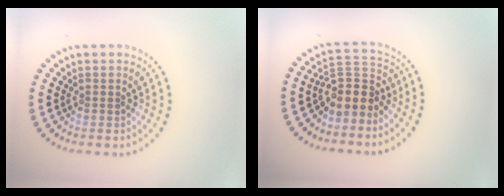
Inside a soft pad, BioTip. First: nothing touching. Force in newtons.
{"total": 3.5, "press": 2.7, "slide": 2.2}